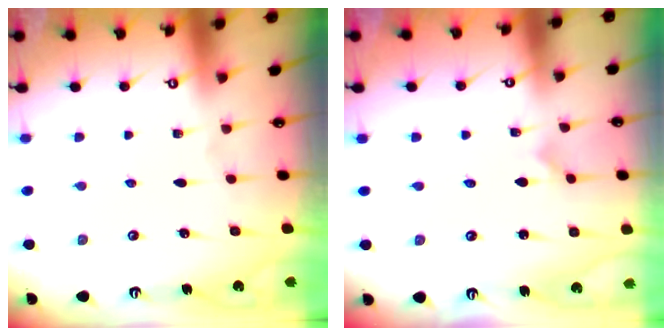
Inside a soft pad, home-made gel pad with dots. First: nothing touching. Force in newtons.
{"total": 0.9, "press": 0.9, "slide": 0.0}